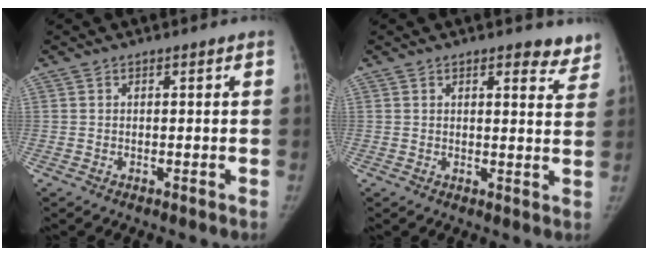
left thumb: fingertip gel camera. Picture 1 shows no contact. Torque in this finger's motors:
{"motor_torque": [-0.11, -0.01, -0.21, 0.51, -0.01]}